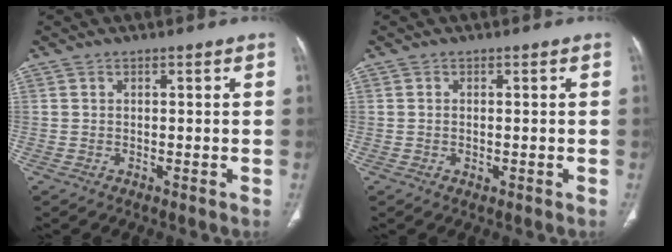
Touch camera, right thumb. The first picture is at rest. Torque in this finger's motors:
{"motor_torque": [-0.23, -0.05, -0.19, 0.18, 0.04]}